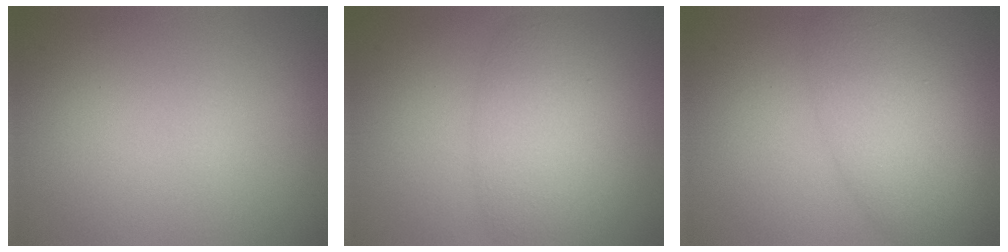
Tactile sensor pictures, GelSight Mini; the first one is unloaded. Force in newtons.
{"total": 5.2, "press": 5.2, "slide": 0.2}
{"total": 5.7, "press": 5.7, "slide": 0.2}